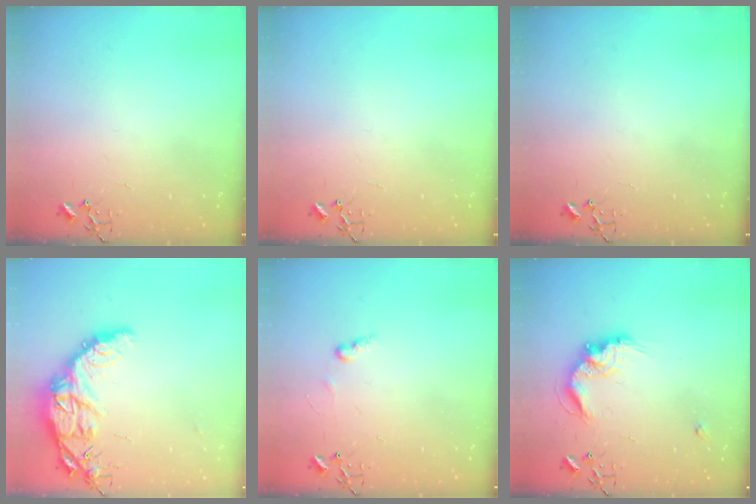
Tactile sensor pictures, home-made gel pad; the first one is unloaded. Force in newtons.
{"total": 0.0}
{"total": 0.0}
{"total": 15.2, "press": 15.2, "slide": 1.2}
{"total": 6.0, "press": 5.9, "slide": 0.7}
{"total": 12.6, "press": 12.6, "slide": 0.4}